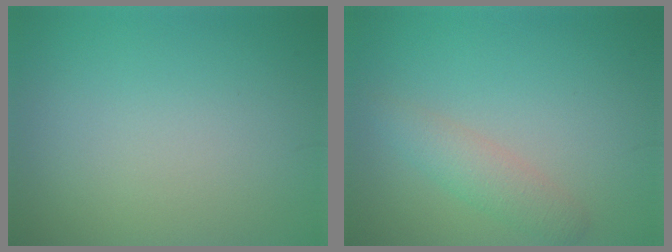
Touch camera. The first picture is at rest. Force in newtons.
{"total": 2.5, "press": 2.5, "slide": 0.2}